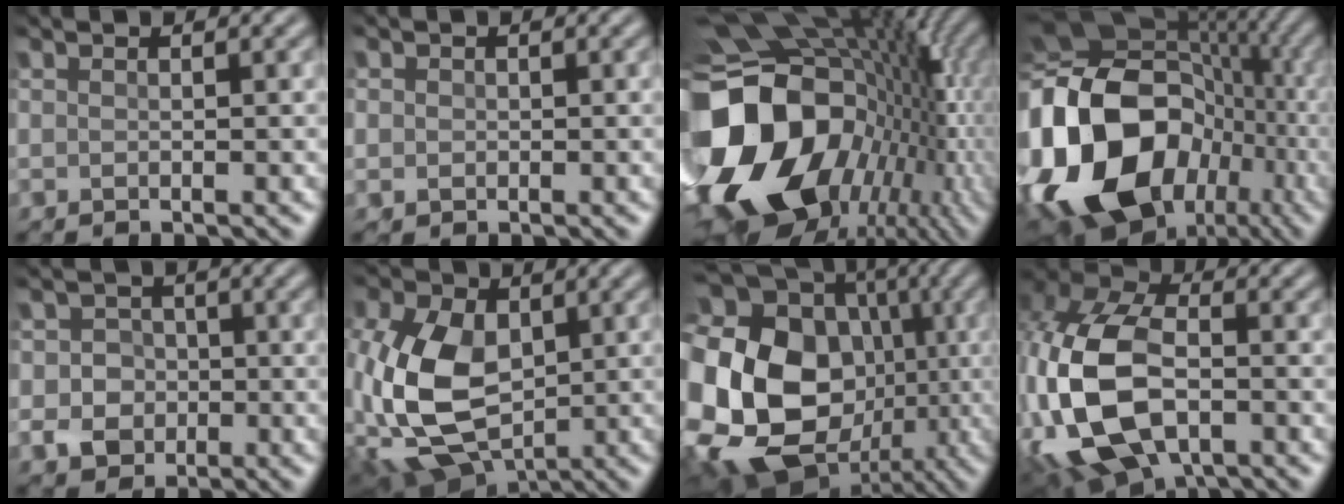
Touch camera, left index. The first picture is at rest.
{"total": 2.2, "force": [0.5, 1.9, 0.9], "torque": [-0.009, 0.015, -0.003]}
{"total": 19.5, "force": [-3.7, 14.3, 12.8], "torque": [-0.273, -0.041, -0.033]}
{"total": 19.7, "force": [-4.0, 14.5, 12.7], "torque": [-0.292, 0.006, -0.069]}
{"total": 4.4, "force": [-0.9, 4.0, 1.5], "torque": [-0.012, 0.013, -0.033]}
{"total": 11.7, "force": [-0.6, 7.8, 8.7], "torque": [-0.224, -0.015, -0.012]}
{"total": 24.3, "force": [-3.0, 20.6, 12.4], "torque": [-0.277, 0.010, -0.107]}
{"total": 13.7, "force": [-3.8, 8.4, 10.1], "torque": [-0.249, -0.014, -0.070]}